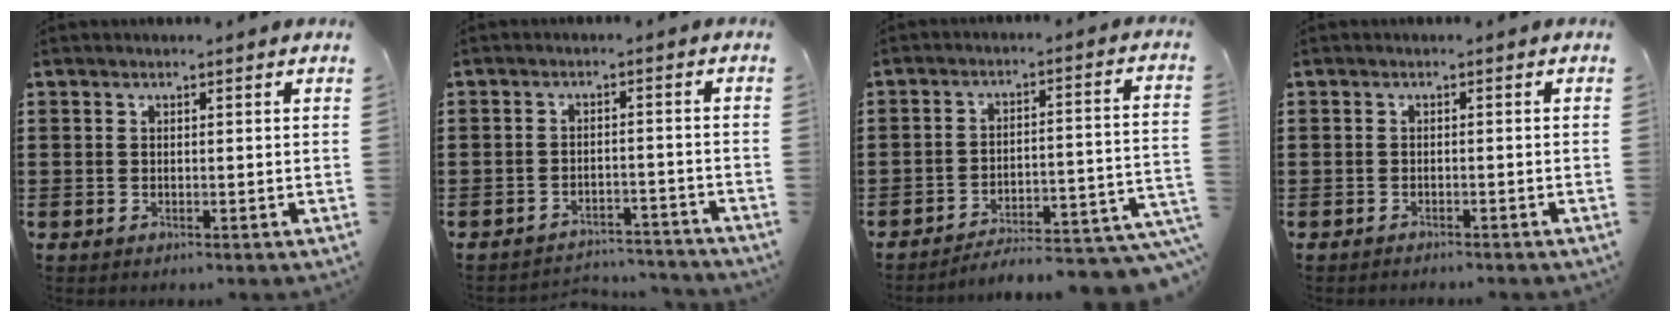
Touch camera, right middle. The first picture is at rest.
{"total": 3.3, "force": [-3.3, 0.2, -0.1], "torque": [-0.007, -0.001, -0.070]}
{"total": 5.8, "force": [-5.5, 0.1, 2.0], "torque": [-0.029, -0.013, -0.107]}
{"total": 0.9, "force": [-0.8, -0.1, 0.1], "torque": [-0.005, -0.002, -0.017]}